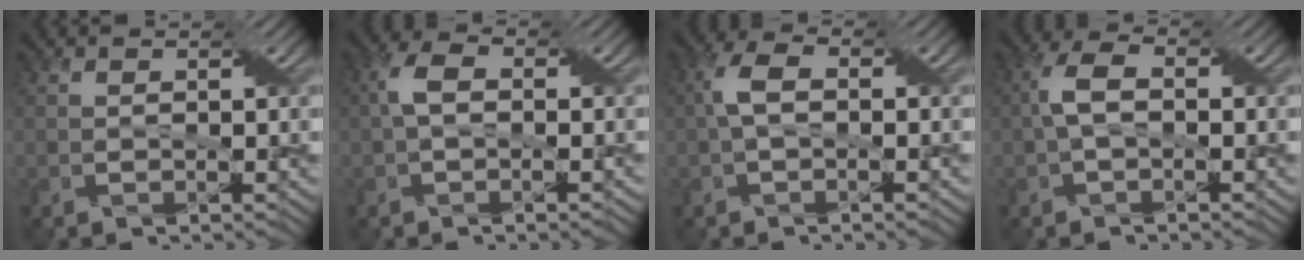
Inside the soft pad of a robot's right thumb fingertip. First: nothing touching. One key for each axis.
{"total": 3.5, "fx": -0.1, "fy": 2.0, "fz": 2.8, "tx": -0.064, "ty": 0.013, "tz": -0.006}
{"total": 3.8, "fx": 0.0, "fy": 2.0, "fz": 3.2, "tx": -0.076, "ty": 0.014, "tz": -0.004}
{"total": 3.9, "fx": -0.2, "fy": 2.0, "fz": 3.3, "tx": -0.078, "ty": 0.015, "tz": -0.007}